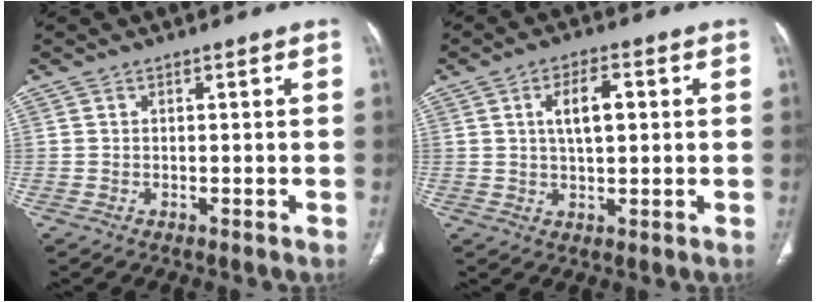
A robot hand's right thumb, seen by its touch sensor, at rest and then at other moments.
{"total": 6.4, "force": [1.4, 3.0, 5.5], "torque": [-0.087, 0.003, 0.023]}